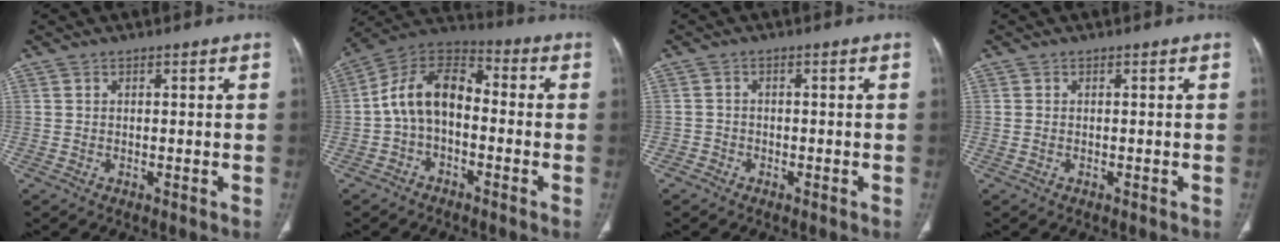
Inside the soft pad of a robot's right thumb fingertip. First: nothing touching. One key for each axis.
{"total": 11.0, "fx": -0.9, "fy": 7.7, "fz": 7.9, "tx": -0.130, "ty": 0.046, "tz": -0.032}
{"total": 1.7, "fx": -1.2, "fy": 1.2, "fz": -0.3, "tx": 0.005, "ty": 0.007, "tz": -0.030}
{"total": 0.0}